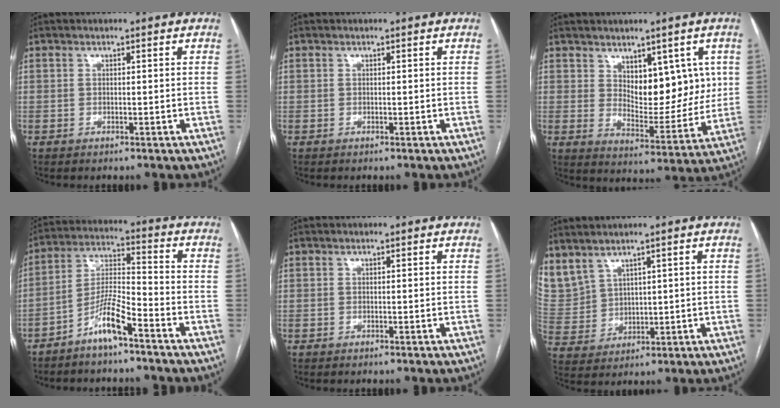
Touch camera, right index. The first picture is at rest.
{"total": 0.0}
{"total": 9.8, "force": [3.3, 5.1, 7.7], "torque": [-0.100, -0.003, 0.062]}
{"total": 7.7, "force": [-5.2, 0.8, 5.5], "torque": [-0.117, 0.003, -0.102]}
{"total": 0.0}
{"total": 11.1, "force": [6.8, 7.5, 4.5], "torque": [-0.141, 0.024, 0.169]}